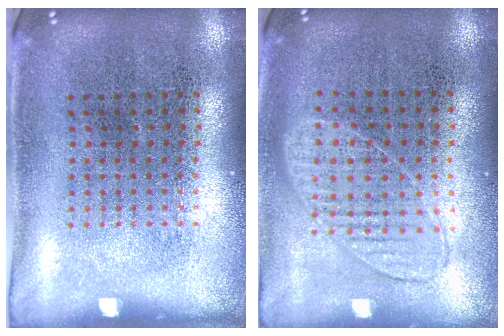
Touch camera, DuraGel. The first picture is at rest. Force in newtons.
{"total": 0.8, "press": 0.8, "slide": 0.3}